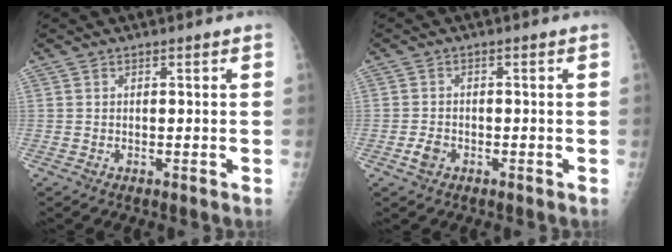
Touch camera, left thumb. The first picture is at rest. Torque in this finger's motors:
{"motor_torque": [-0.25, 0.18, 0.13, -0.02, -0.01]}